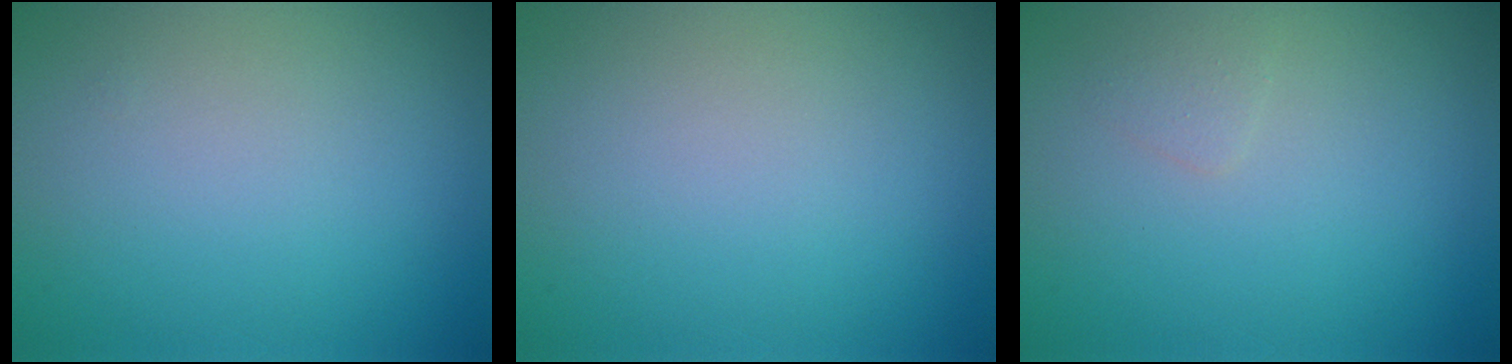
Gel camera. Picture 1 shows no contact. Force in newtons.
{"total": 0.0}
{"total": 0.8, "press": 0.8, "slide": 0.1}